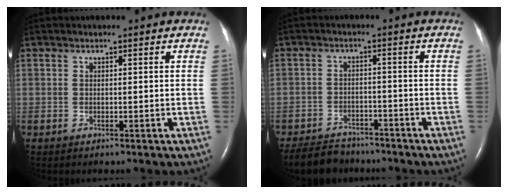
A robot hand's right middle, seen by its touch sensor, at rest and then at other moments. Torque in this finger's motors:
{"motor_torque": [0.42, -0.44, 0.00, 0.00]}